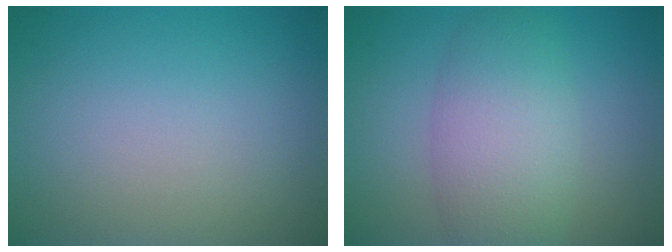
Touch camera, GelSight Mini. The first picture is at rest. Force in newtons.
{"total": 5.8, "press": 5.8, "slide": 0.3}